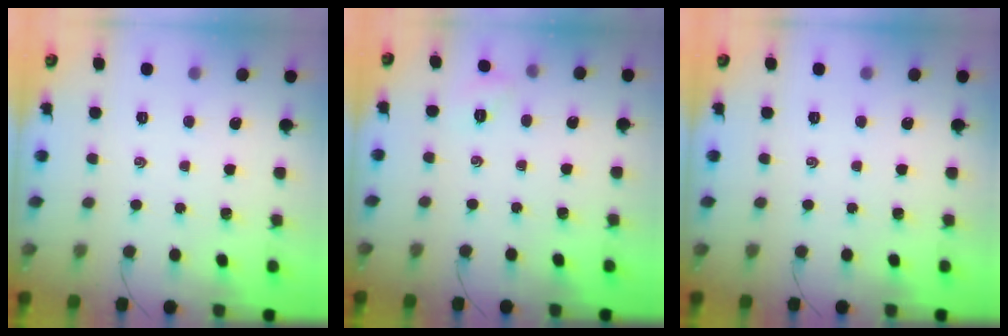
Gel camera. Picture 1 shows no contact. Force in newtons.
{"total": 2.1, "press": 2.0, "slide": 0.6}
{"total": 0.0}